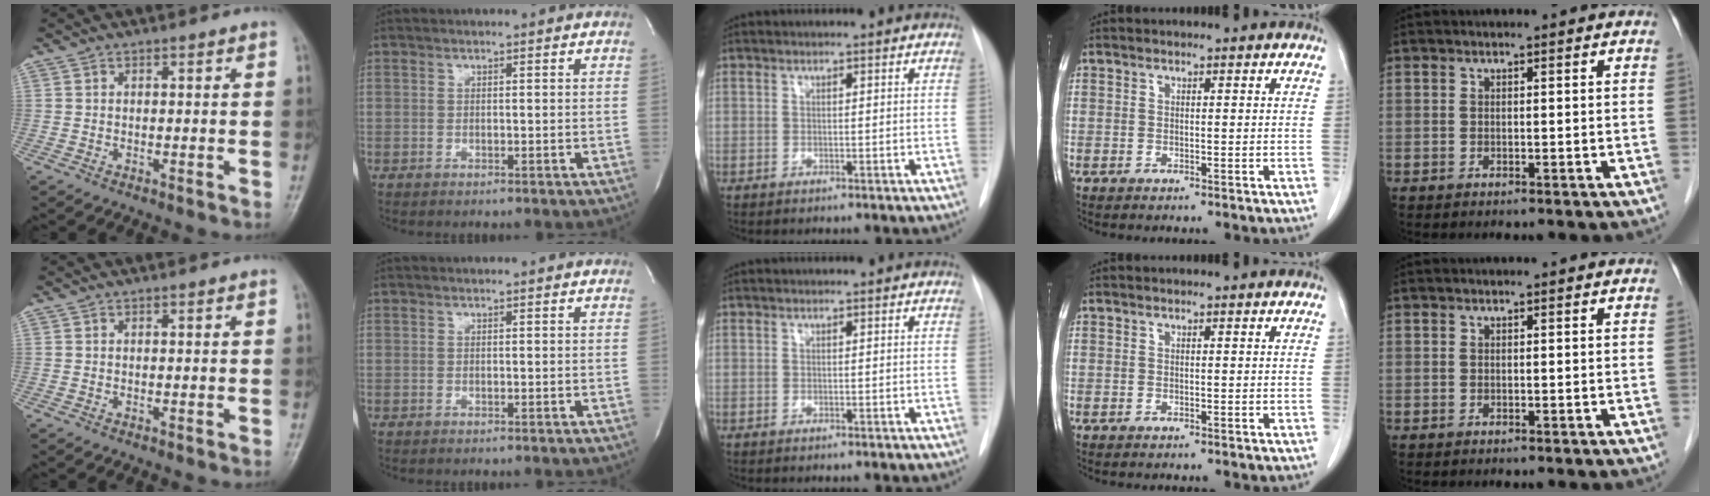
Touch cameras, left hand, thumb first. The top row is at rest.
{}